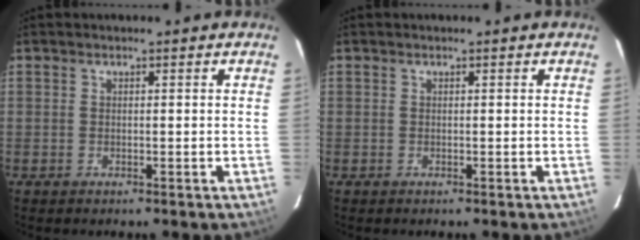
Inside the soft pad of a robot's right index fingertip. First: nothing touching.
{"total": 0.0}